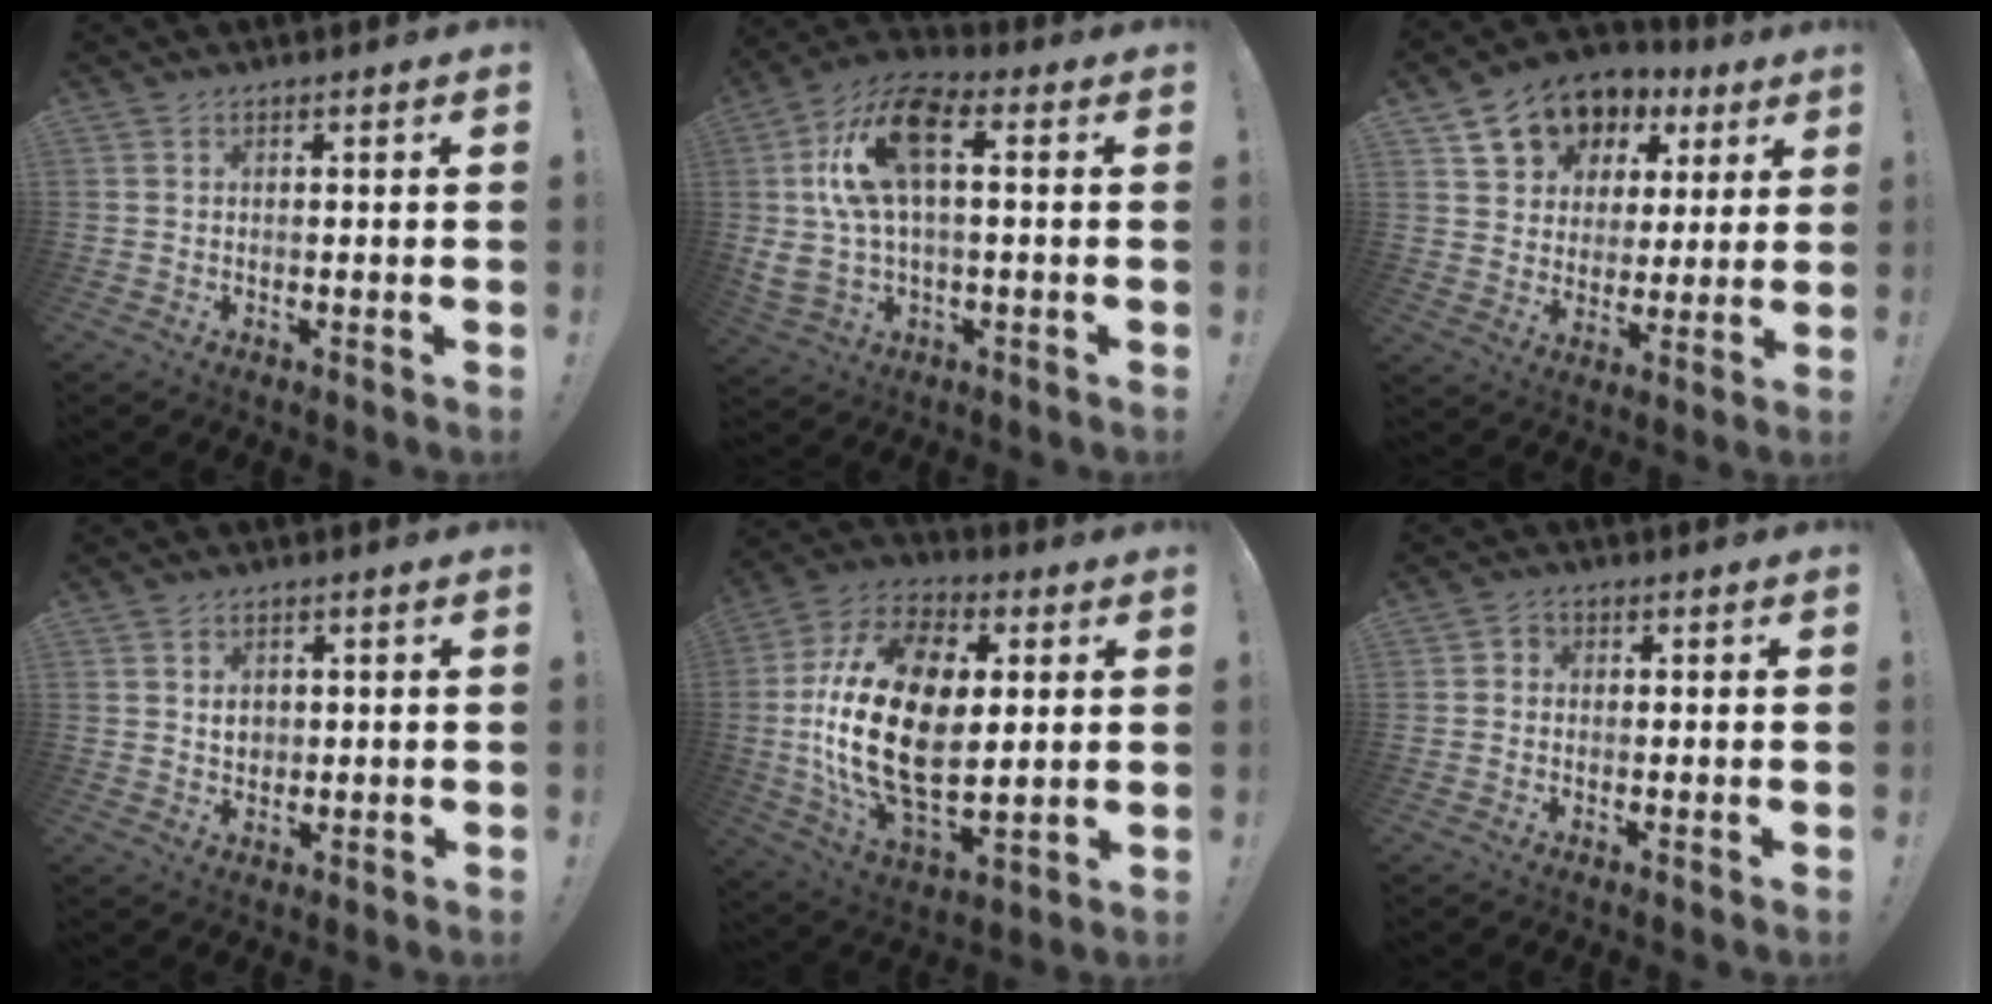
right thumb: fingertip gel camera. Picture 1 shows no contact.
{"total": 16.7, "force": [3.8, 8.1, 14.1], "torque": [-0.269, 0.003, 0.067]}
{"total": 12.5, "force": [7.0, 9.3, 4.7], "torque": [-0.071, -0.043, 0.138]}
{"total": 3.2, "force": [0.8, 2.7, 1.4], "torque": [-0.010, -0.004, 0.010]}
{"total": 27.9, "force": [1.4, 16.6, 22.4], "torque": [-0.441, -0.009, 0.029]}
{"total": 1.8, "force": [-0.5, 1.4, 1.0], "torque": [-0.015, 0.006, -0.010]}